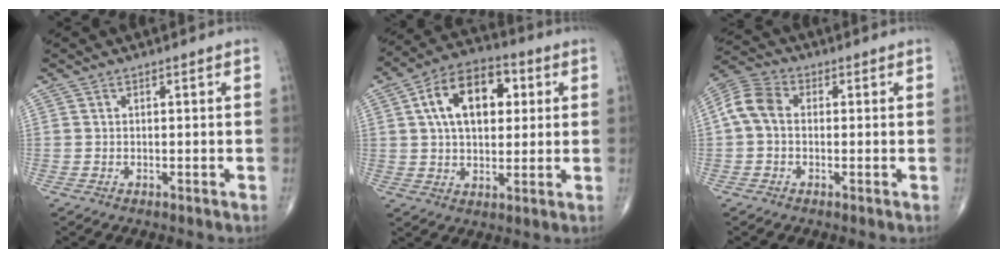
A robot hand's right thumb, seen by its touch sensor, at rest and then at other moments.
{"total": 14.9, "force": [3.7, 9.0, 11.2], "torque": [-0.163, 0.012, 0.056]}
{"total": 6.8, "force": [0.1, 4.9, 4.7], "torque": [-0.093, 0.021, -0.009]}